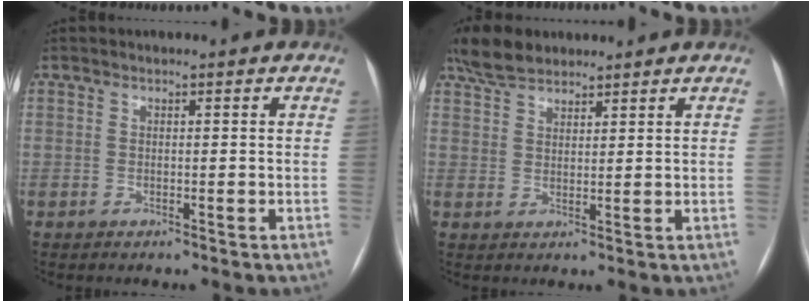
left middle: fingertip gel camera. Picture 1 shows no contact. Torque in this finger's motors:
{"motor_torque": [0.85, -0.65, 0.15, 0.01]}